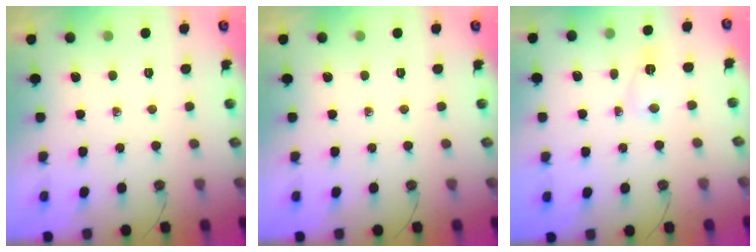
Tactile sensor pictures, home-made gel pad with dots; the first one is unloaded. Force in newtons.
{"total": 0.0}
{"total": 3.2, "press": 3.2, "slide": 0.4}